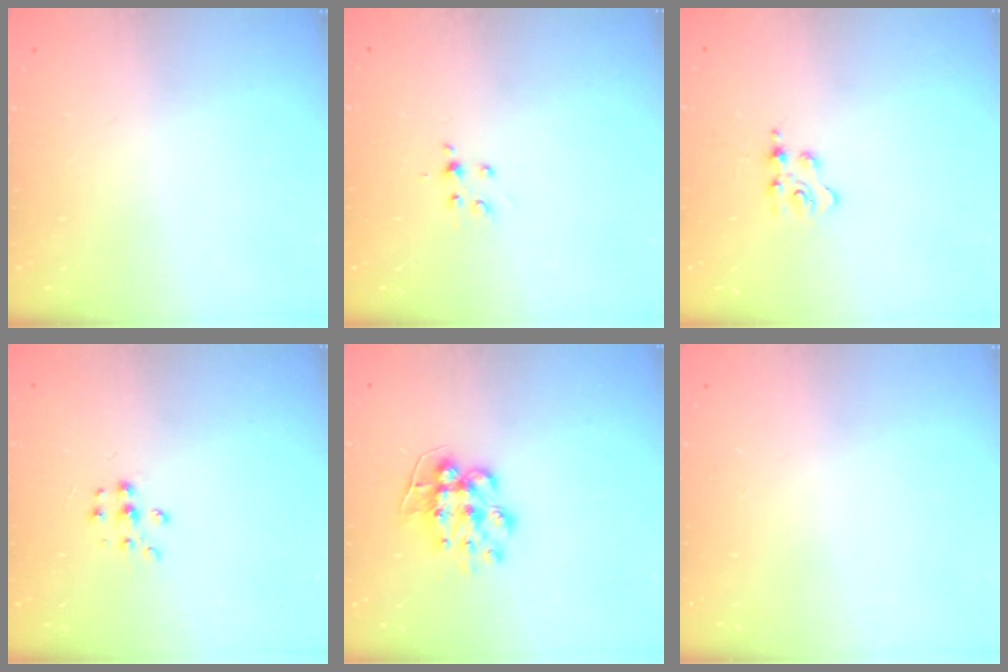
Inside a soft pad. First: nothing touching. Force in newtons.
{"total": 3.8, "press": 3.6, "slide": 1.3}
{"total": 4.0, "press": 3.9, "slide": 0.5}
{"total": 5.6, "press": 5.6, "slide": 0.5}
{"total": 9.0, "press": 9.0, "slide": 0.3}
{"total": 0.0}